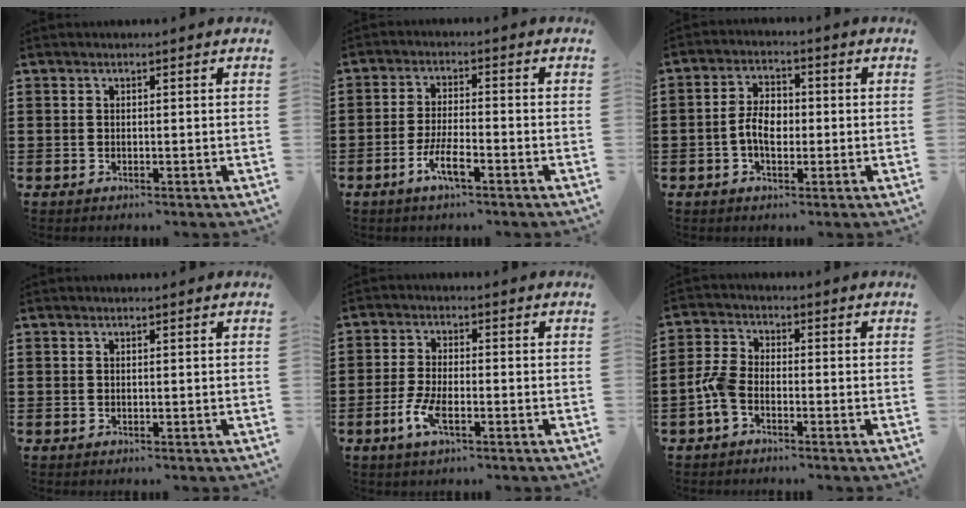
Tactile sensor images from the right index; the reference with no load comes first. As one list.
[{"total": 5.1, "force": [-2.9, 1.0, 4.1], "torque": [-0.095, -0.008, -0.058]}, {"total": 4.8, "force": [-0.8, 2.8, 3.8], "torque": [-0.085, 0.005, -0.020]}, {"total": 0.0}, {"total": 4.9, "force": [-2.2, 1.7, 4.1], "torque": [-0.094, -0.006, -0.046]}, {"total": 4.3, "force": [-2.1, 2.1, 3.0], "torque": [-0.081, 0.002, -0.047]}]